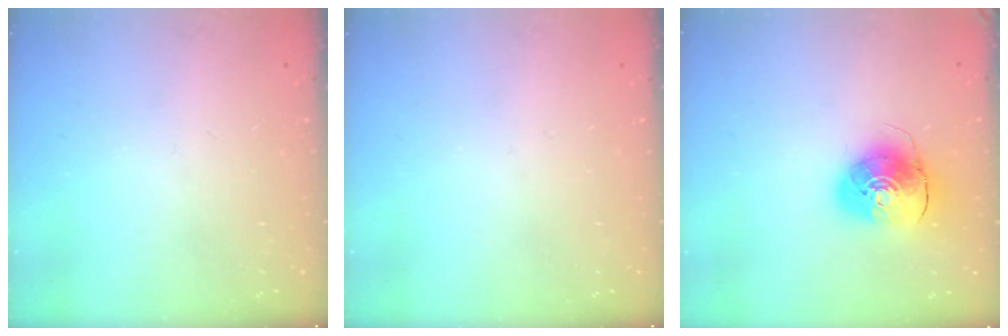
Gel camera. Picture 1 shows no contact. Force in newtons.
{"total": 0.0}
{"total": 9.8, "press": 9.7, "slide": 1.4}